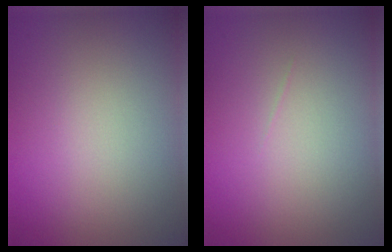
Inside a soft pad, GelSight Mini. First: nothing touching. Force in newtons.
{"total": 0.0}